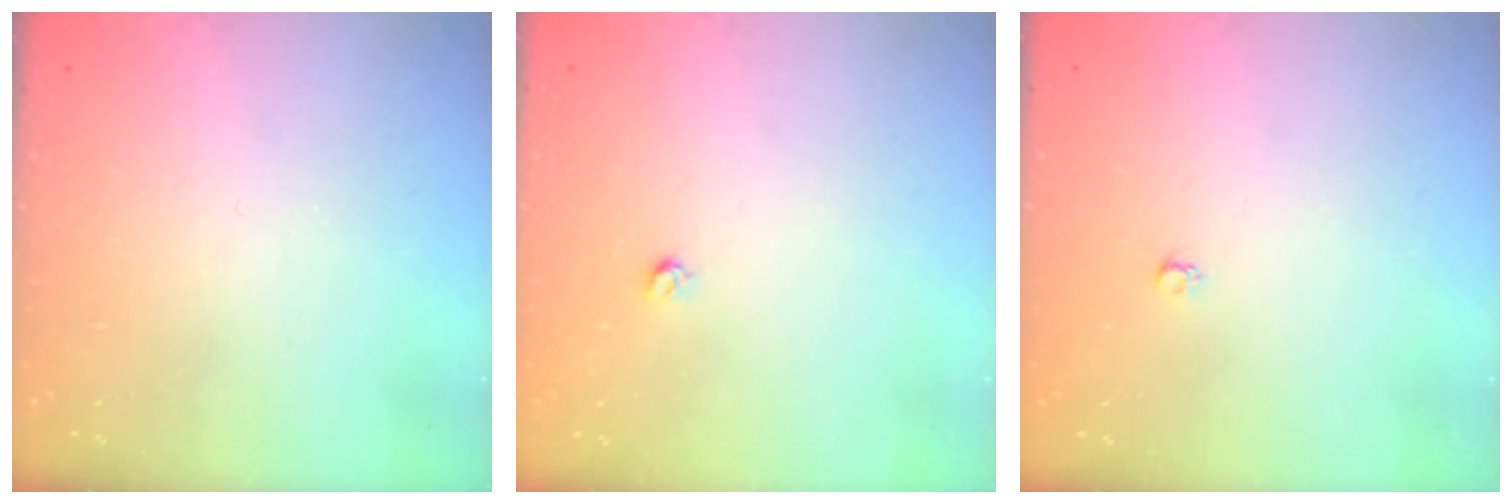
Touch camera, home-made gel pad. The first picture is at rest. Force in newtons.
{"total": 3.2, "press": 3.2, "slide": 0.3}
{"total": 2.6, "press": 2.6, "slide": 0.4}